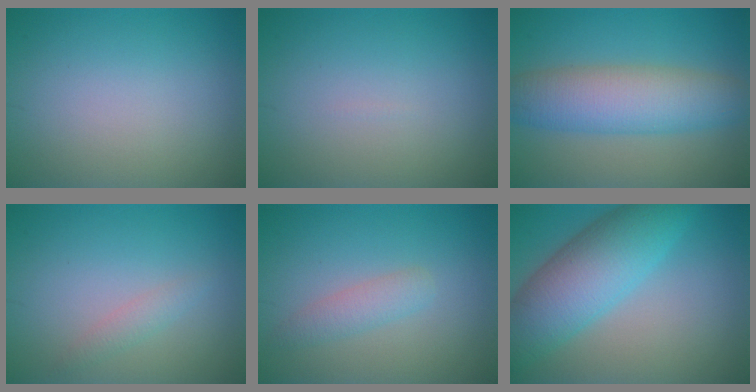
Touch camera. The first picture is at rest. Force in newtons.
{"total": 0.0}
{"total": 7.1, "press": 7.1, "slide": 0.2}
{"total": 1.2, "press": 1.2, "slide": 0.0}
{"total": 1.9, "press": 1.9, "slide": 0.1}
{"total": 8.2, "press": 8.2, "slide": 0.1}